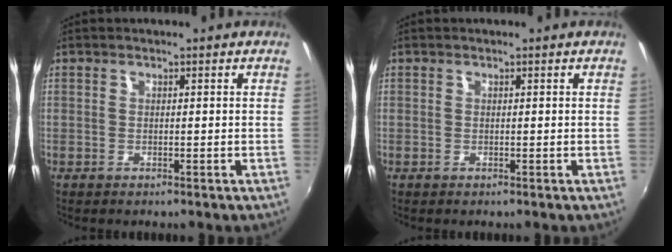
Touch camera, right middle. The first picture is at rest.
{"total": 0.0}